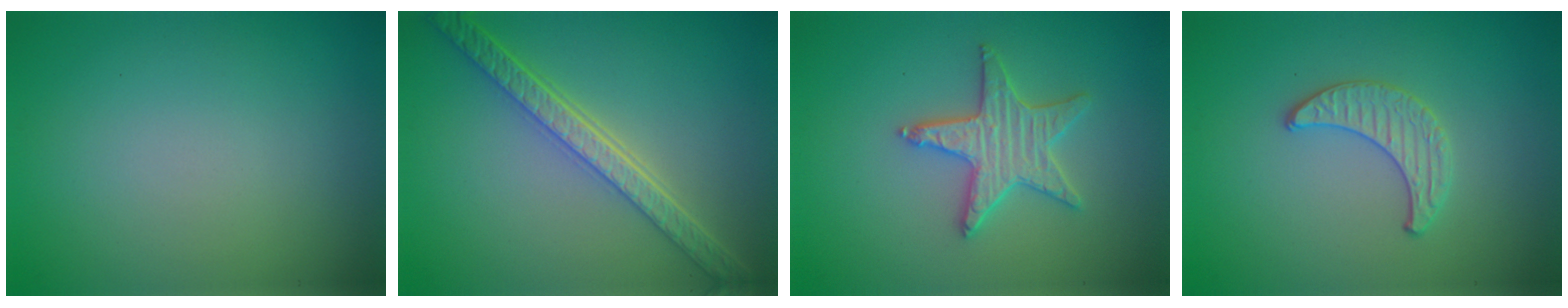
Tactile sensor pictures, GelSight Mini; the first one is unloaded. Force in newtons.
{"total": 5.0, "press": 4.2, "slide": 2.6}
{"total": 3.5, "press": 3.4, "slide": 0.7}
{"total": 1.5, "press": 1.5, "slide": 0.1}